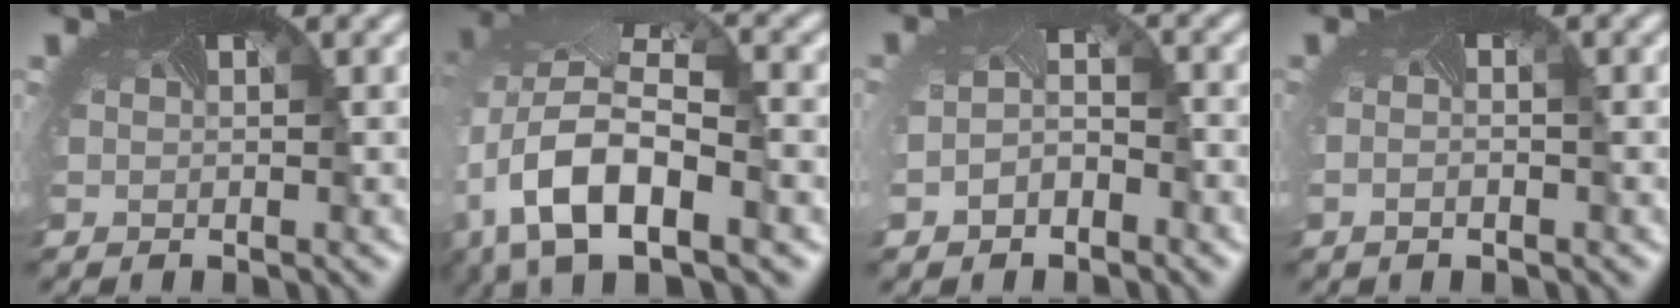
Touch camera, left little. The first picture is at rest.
{"total": 11.9, "force": [-3.0, 6.4, 9.6], "torque": [-0.216, -0.011, -0.049]}
{"total": 2.3, "force": [-1.3, 1.4, 1.3], "torque": [-0.042, -0.006, -0.030]}
{"total": 1.1, "force": [-0.6, 0.2, 0.9], "torque": [-0.020, -0.009, -0.007]}